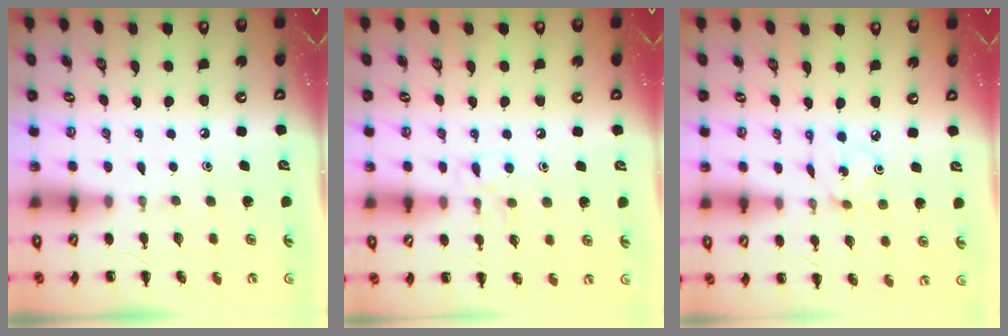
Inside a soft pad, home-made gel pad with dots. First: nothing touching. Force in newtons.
{"total": 7.1, "press": 6.9, "slide": 1.8}
{"total": 0.8, "press": 0.8, "slide": 0.2}